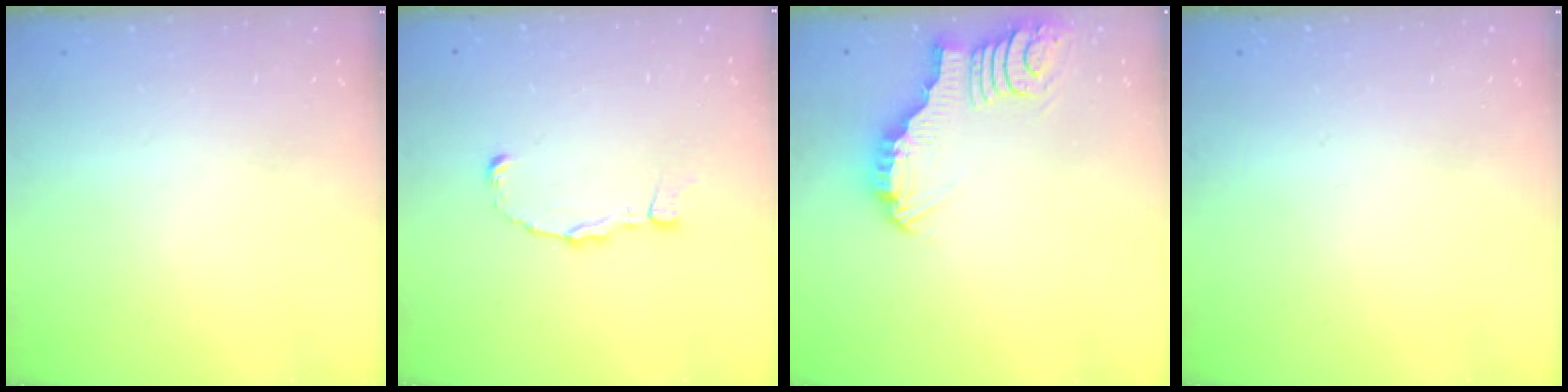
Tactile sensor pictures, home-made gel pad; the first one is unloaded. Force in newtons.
{"total": 2.4, "press": 2.4, "slide": 0.2}
{"total": 4.2, "press": 4.2, "slide": 0.4}
{"total": 0.0}